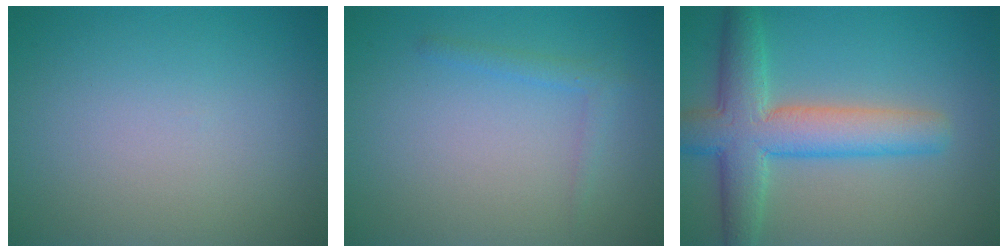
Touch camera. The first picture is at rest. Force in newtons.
{"total": 1.3, "press": 1.3, "slide": 0.1}
{"total": 7.0, "press": 7.0, "slide": 0.3}